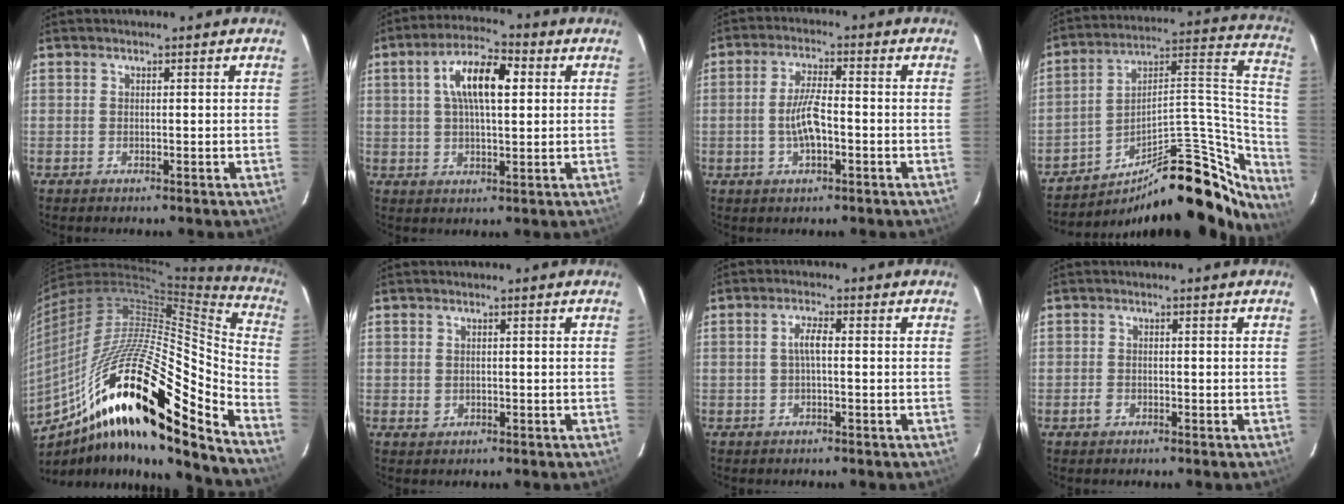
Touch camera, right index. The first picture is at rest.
{"total": 10.1, "force": [2.5, 3.8, 9.0], "torque": [-0.161, 0.023, 0.039]}
{"total": 6.1, "force": [-1.6, 1.8, 5.6], "torque": [-0.110, 0.005, -0.028]}
{"total": 26.1, "force": [-20.0, 8.2, 14.6], "torque": [-0.167, 0.050, -0.290]}
{"total": 28.3, "force": [-14.3, 5.7, 23.8], "torque": [-0.388, -0.048, -0.259]}
{"total": 1.2, "force": [-0.1, 1.1, 0.5], "torque": [-0.007, 0.003, 0.000]}
{"total": 2.6, "force": [-0.1, 0.5, 2.5], "torque": [-0.050, 0.007, -0.002]}
{"total": 1.5, "force": [-0.9, 1.0, 0.7], "torque": [-0.014, 0.003, -0.016]}